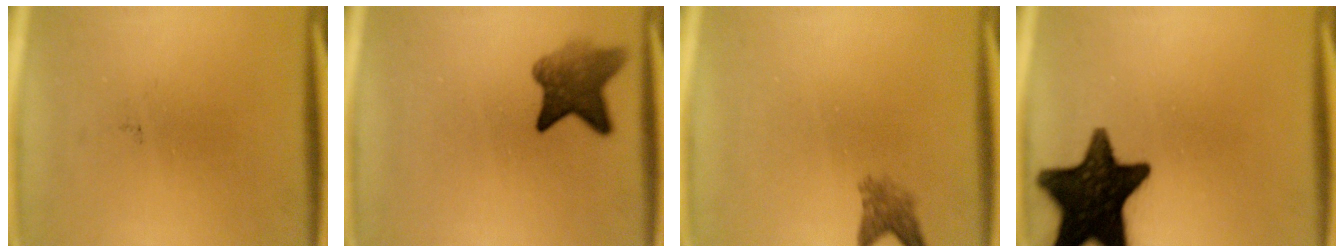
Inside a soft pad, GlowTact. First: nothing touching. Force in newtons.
{"total": 6.2}
{"total": 2.5}
{"total": 17.6}